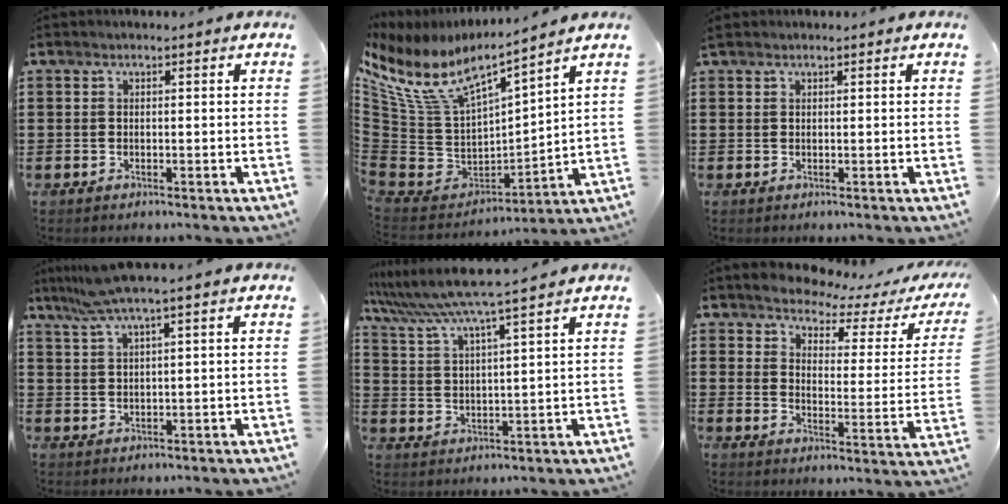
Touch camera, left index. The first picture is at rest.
{"total": 9.1, "force": [6.1, 3.0, 6.1], "torque": [-0.155, -0.050, 0.102]}
{"total": 0.7, "force": [0.6, 0.4, 0.2], "torque": [-0.006, 0.003, 0.011]}
{"total": 4.8, "force": [3.0, -0.2, 3.8], "torque": [-0.081, 0.000, 0.053]}
{"total": 6.5, "force": [5.5, -0.9, 3.3], "torque": [-0.086, -0.033, 0.092]}
{"total": 3.7, "force": [3.6, 0.6, 0.7], "torque": [-0.041, -0.026, 0.056]}